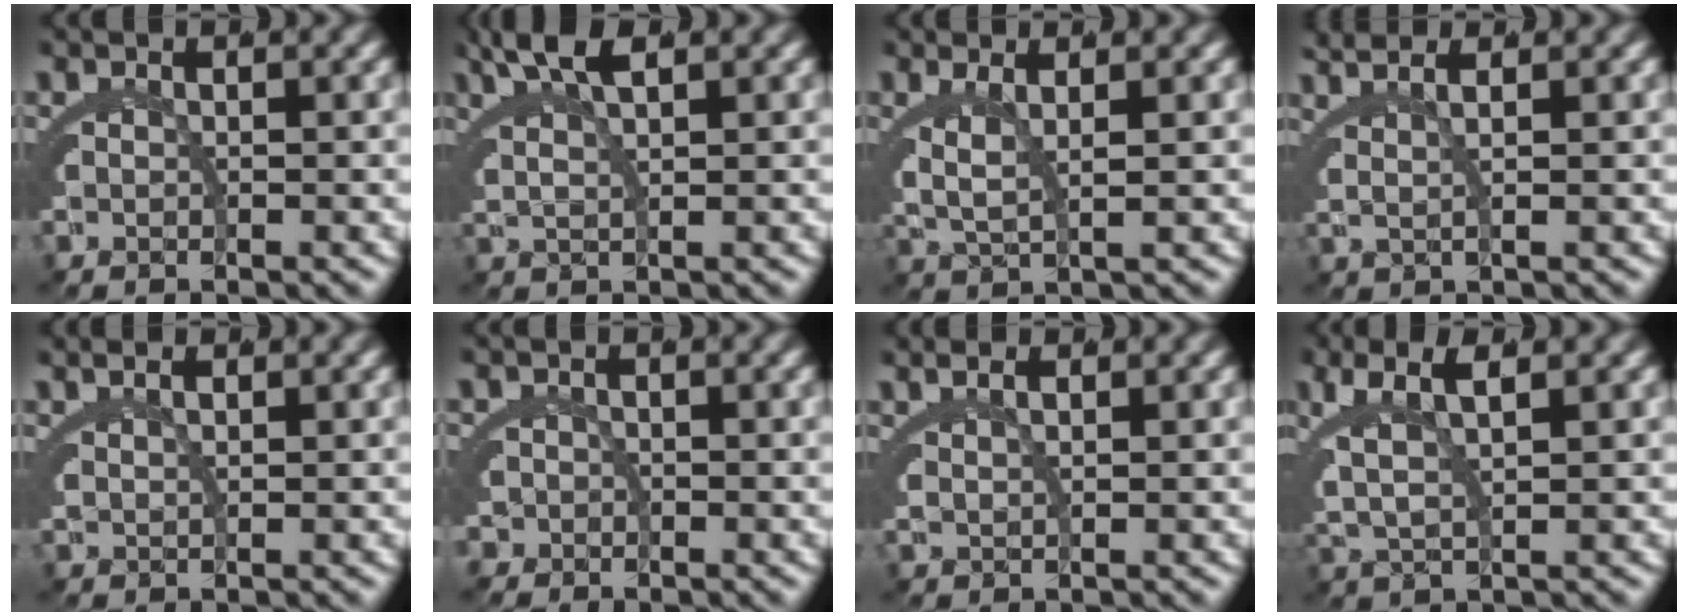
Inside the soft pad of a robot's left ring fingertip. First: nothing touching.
{"total": 4.0, "force": [2.8, 0.6, 2.9], "torque": [-0.050, 0.009, 0.049]}
{"total": 3.0, "force": [0.9, 0.9, 2.7], "torque": [-0.064, -0.011, 0.023]}
{"total": 4.2, "force": [2.8, 1.1, 2.9], "torque": [-0.040, 0.016, 0.042]}
{"total": 2.3, "force": [1.8, 0.5, 1.4], "torque": [-0.013, 0.008, 0.033]}
{"total": 1.9, "force": [-1.5, 1.0, -0.4], "torque": [0.010, -0.012, -0.027]}
{"total": 2.6, "force": [1.9, 0.7, 1.6], "torque": [-0.017, 0.010, 0.034]}
{"total": 5.3, "force": [1.9, 2.5, 4.3], "torque": [-0.090, 0.008, 0.036]}